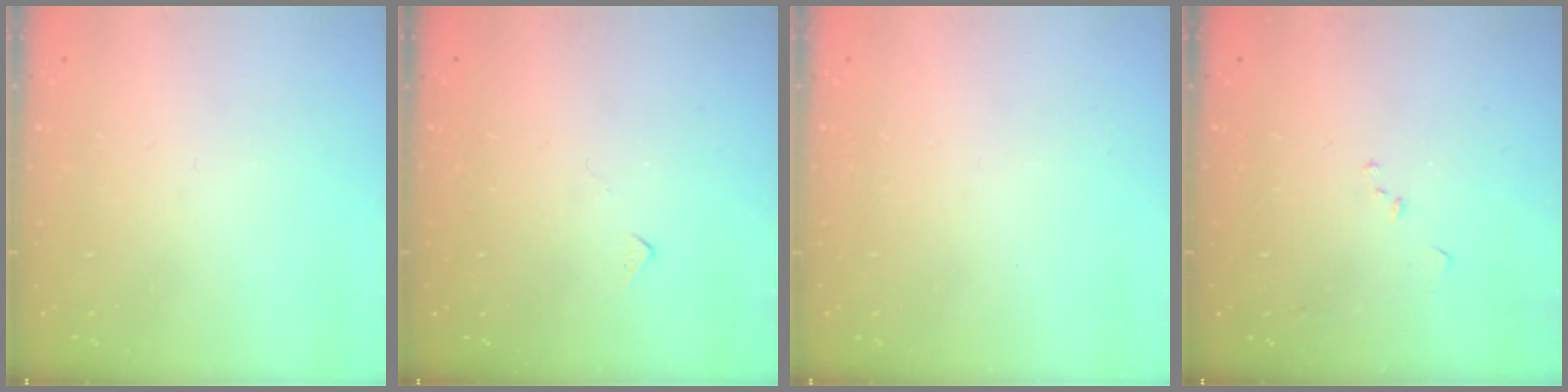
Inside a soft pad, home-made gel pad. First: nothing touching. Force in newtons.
{"total": 5.4, "press": 5.4, "slide": 0.7}
{"total": 0.0}
{"total": 6.5, "press": 6.4, "slide": 0.7}